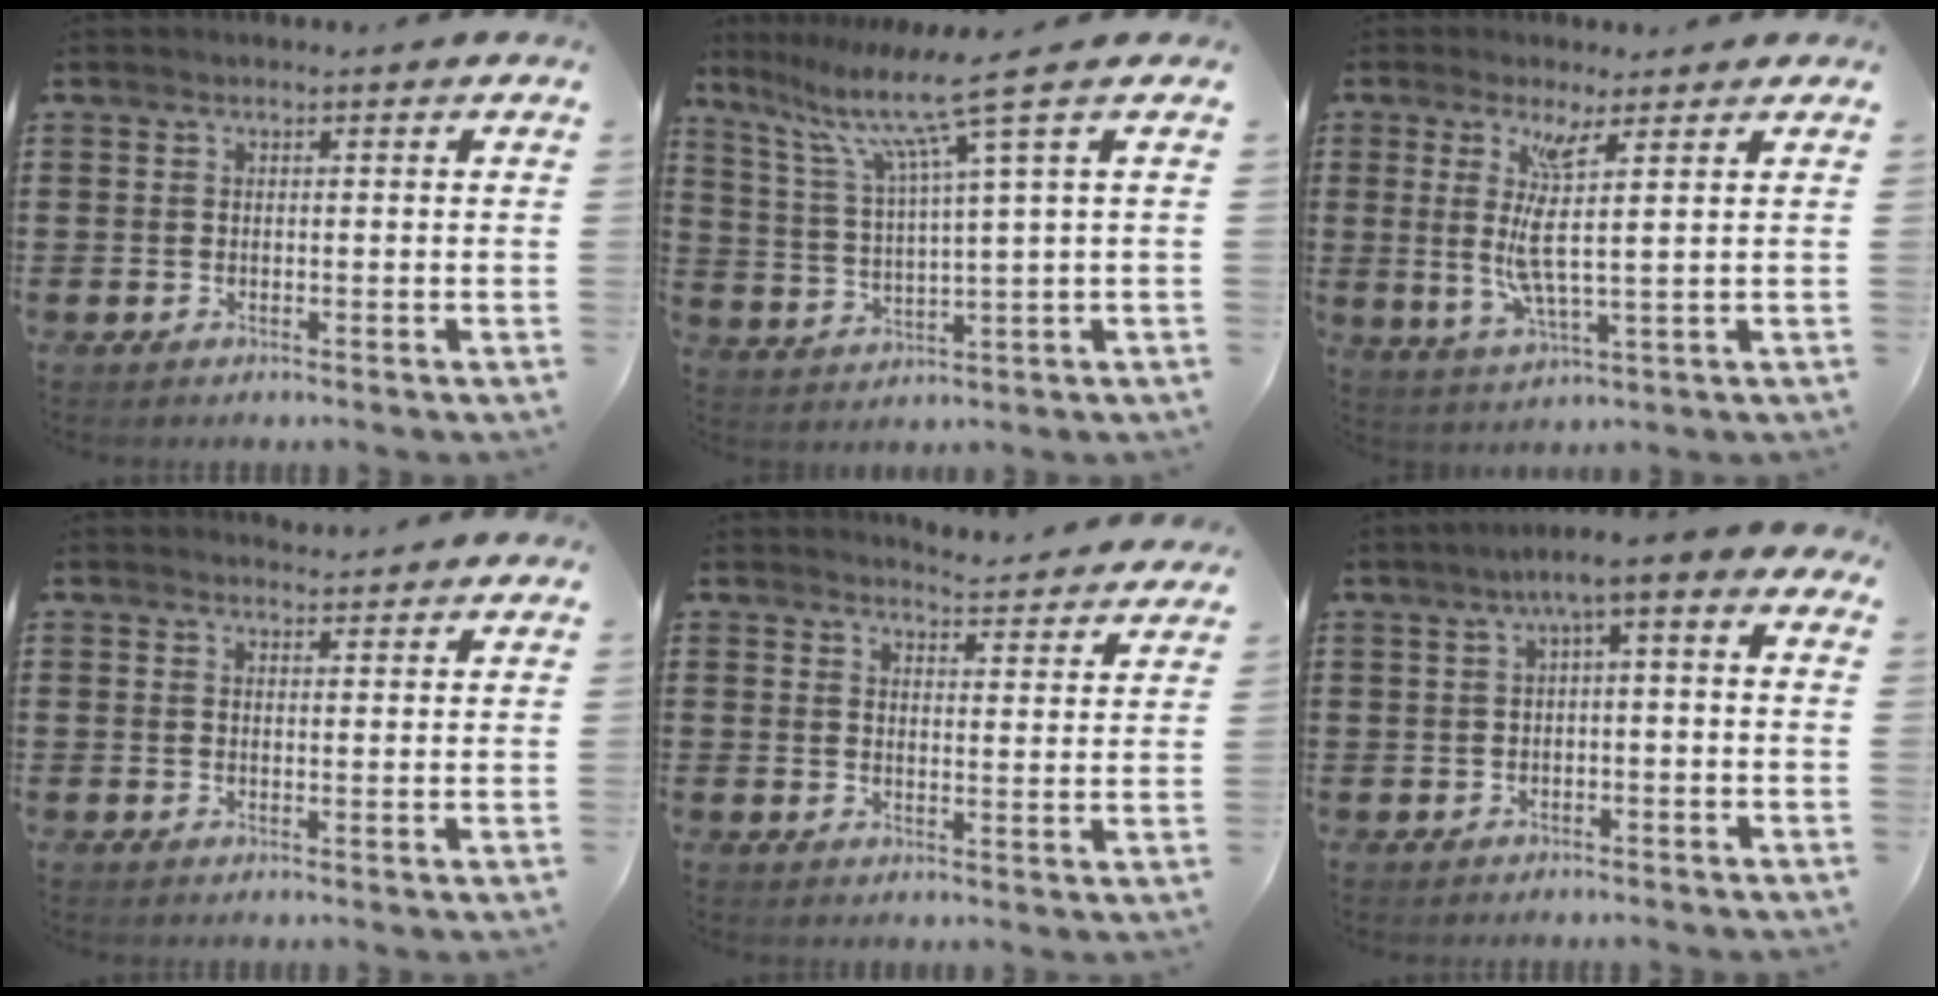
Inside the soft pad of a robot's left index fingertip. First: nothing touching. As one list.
[{"total": 9.7, "force": [5.9, -0.7, 7.6], "torque": [-0.166, -0.021, 0.094]}, {"total": 7.0, "force": [2.4, 0.5, 6.6], "torque": [-0.124, -0.012, 0.040]}, {"total": 2.0, "force": [2.0, 0.3, 0.0], "torque": [-0.005, 0.002, 0.038]}, {"total": 4.2, "force": [4.2, -0.3, 0.2], "torque": [-0.009, -0.029, 0.073]}, {"total": 3.3, "force": [-0.8, 0.4, 3.1], "torque": [-0.062, 0.002, -0.024]}]